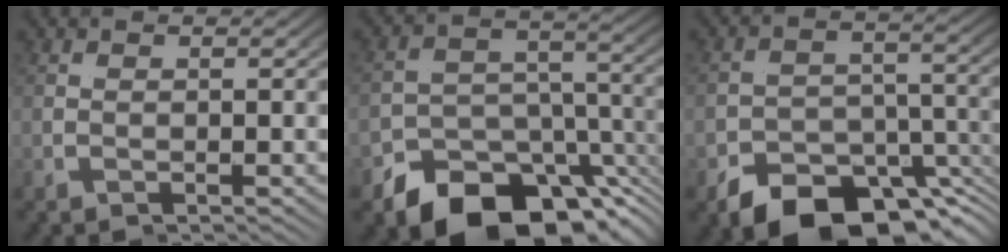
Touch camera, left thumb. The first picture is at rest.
{"total": 8.3, "force": [-6.7, 2.7, 4.2], "torque": [-0.049, 0.002, -0.112]}
{"total": 7.8, "force": [-6.0, 3.4, 3.7], "torque": [-0.054, -0.018, -0.094]}